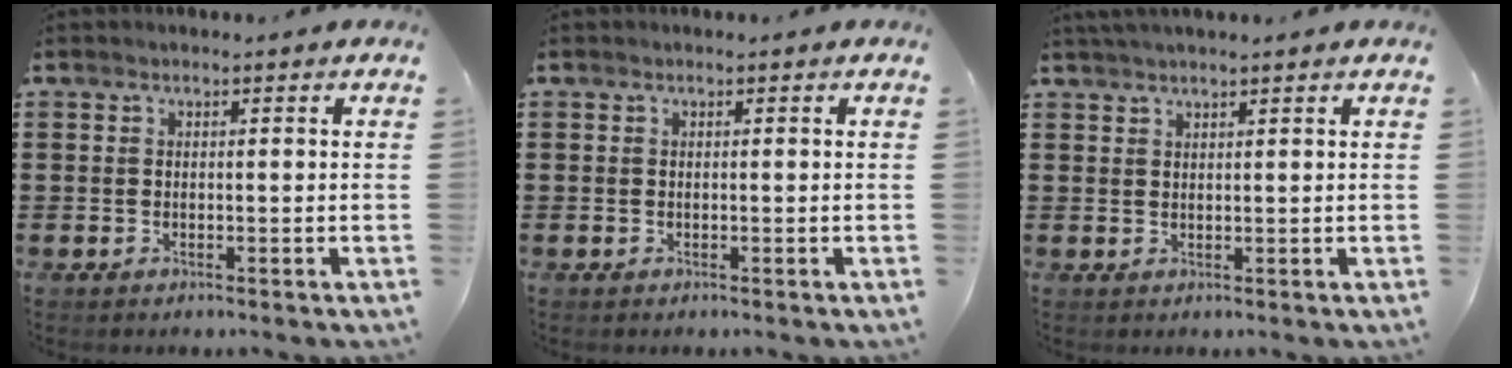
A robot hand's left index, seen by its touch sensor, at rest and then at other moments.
{"total": 0.0}
{"total": 1.6, "force": [1.4, -0.2, 0.6], "torque": [-0.013, 0.000, 0.028]}